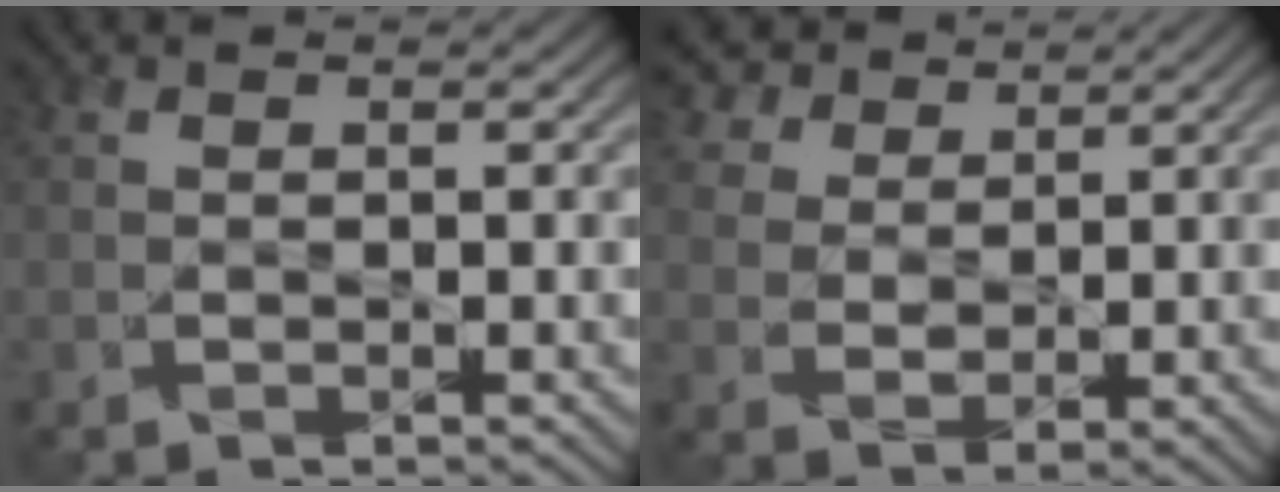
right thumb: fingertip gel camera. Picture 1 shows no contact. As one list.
[{"total": 6.2, "force": [4.2, 3.8, 2.5], "torque": [-0.070, -0.004, 0.090]}]